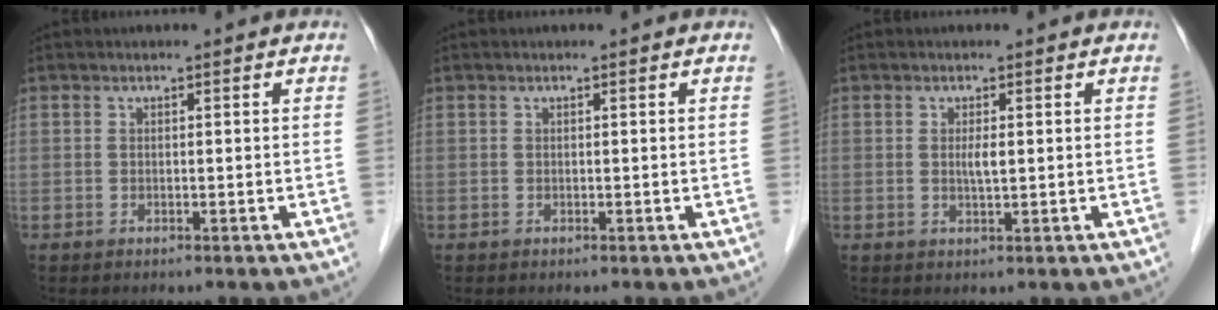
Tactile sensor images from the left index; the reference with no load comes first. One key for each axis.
{"total": 0.0}
{"total": 1.6, "fx": 0.2, "fy": 0.1, "fz": 1.6, "tx": -0.032, "ty": -0.001, "tz": 0.004}